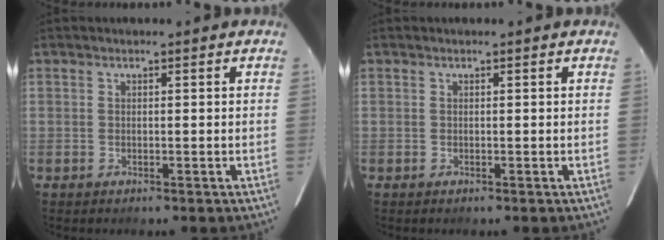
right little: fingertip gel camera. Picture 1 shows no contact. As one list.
[{"total": 0.0}]